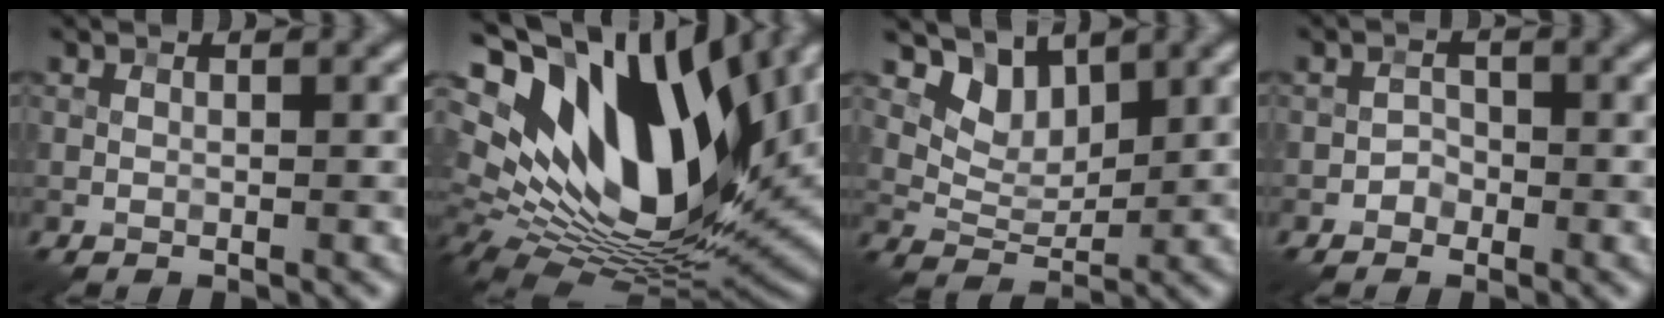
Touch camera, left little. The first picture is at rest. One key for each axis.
{"total": 18.9, "fx": 6.9, "fy": 10.0, "fz": 14.5, "tx": -0.273, "ty": 0.009, "tz": 0.113}
{"total": 4.3, "fx": 3.1, "fy": 2.4, "fz": 1.8, "tx": -0.040, "ty": -0.012, "tz": 0.064}
{"total": 1.1, "fx": -0.7, "fy": 0.9, "fz": 0.2, "tx": 0.001, "ty": 0.005, "tz": -0.012}